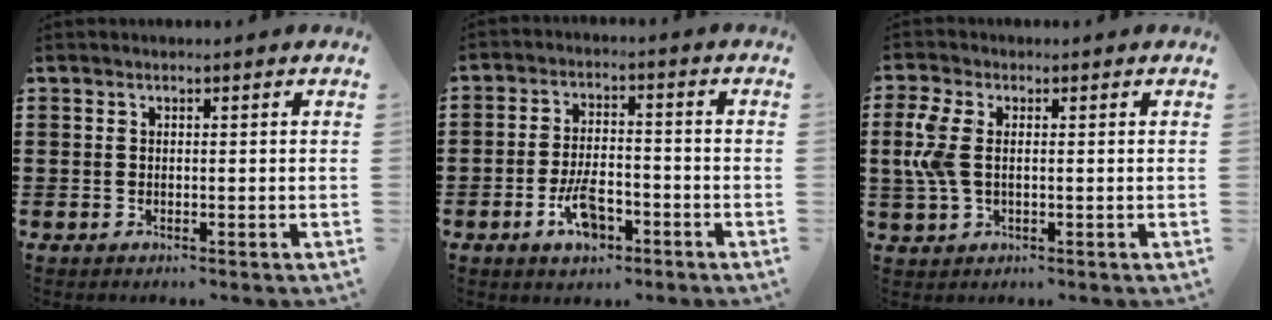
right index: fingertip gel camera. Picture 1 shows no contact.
{"total": 6.8, "force": [-3.3, 3.1, 5.1], "torque": [-0.108, 0.004, -0.064]}
{"total": 5.9, "force": [0.5, 3.2, 4.9], "torque": [-0.134, -0.003, -0.001]}